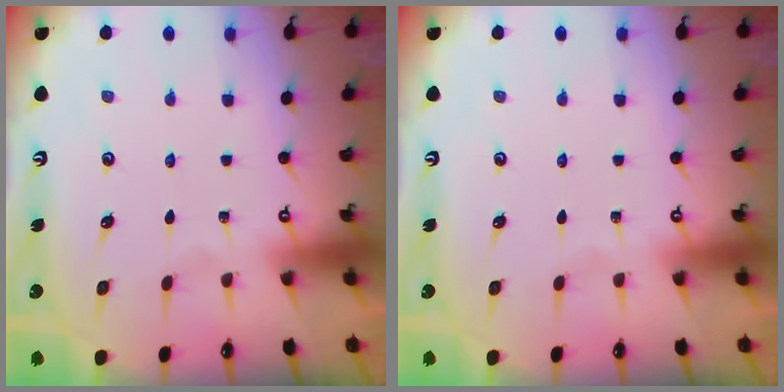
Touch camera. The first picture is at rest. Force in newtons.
{"total": 0.0}